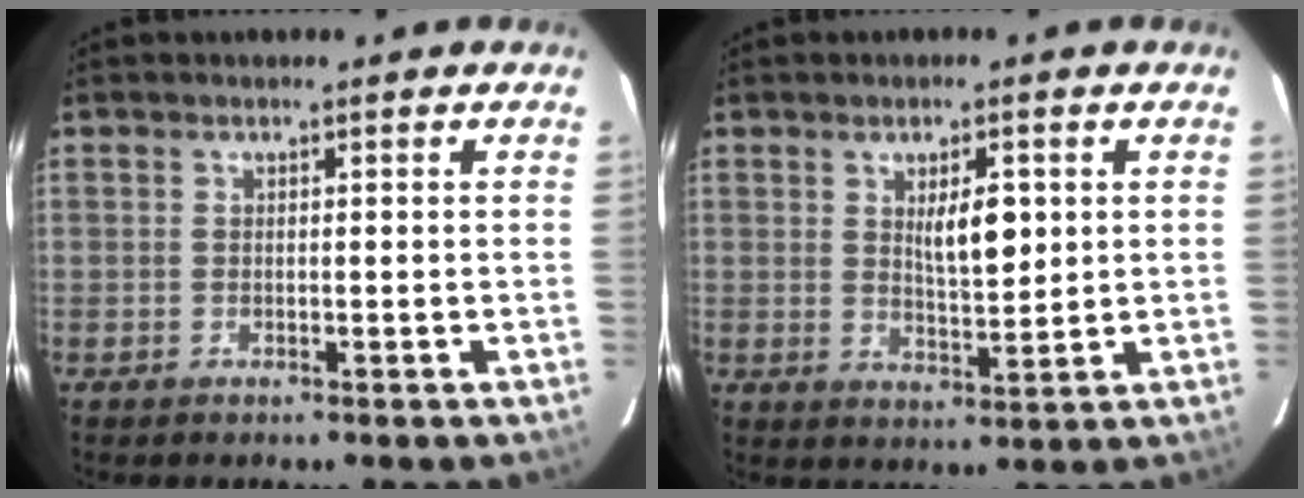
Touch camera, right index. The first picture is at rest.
{"total": 5.6, "force": [1.5, 1.7, 5.1], "torque": [-0.085, -0.003, 0.030]}